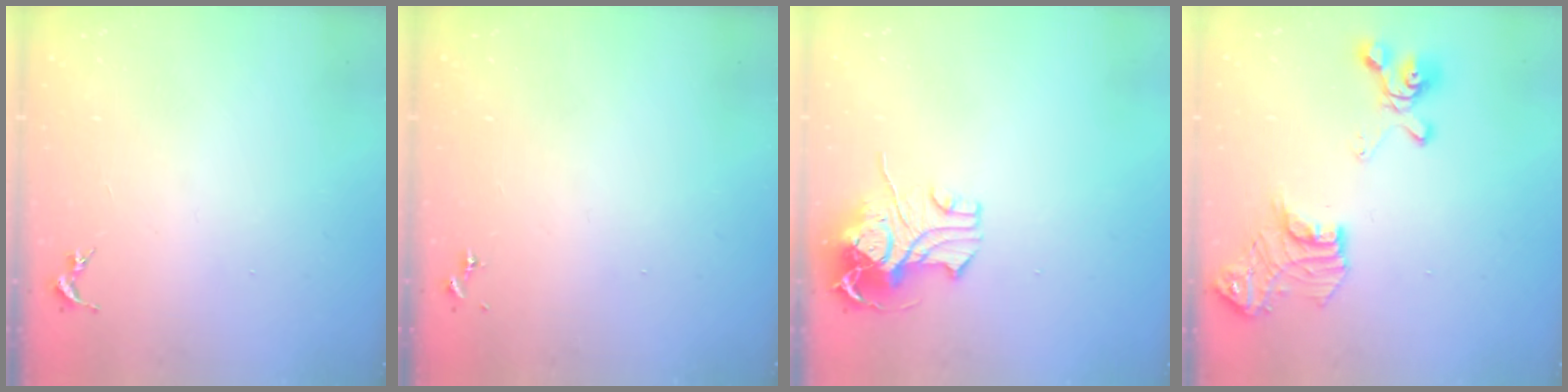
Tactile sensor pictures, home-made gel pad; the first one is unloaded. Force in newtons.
{"total": 0.0}
{"total": 10.7, "press": 10.6, "slide": 1.8}
{"total": 18.7, "press": 18.6, "slide": 1.6}